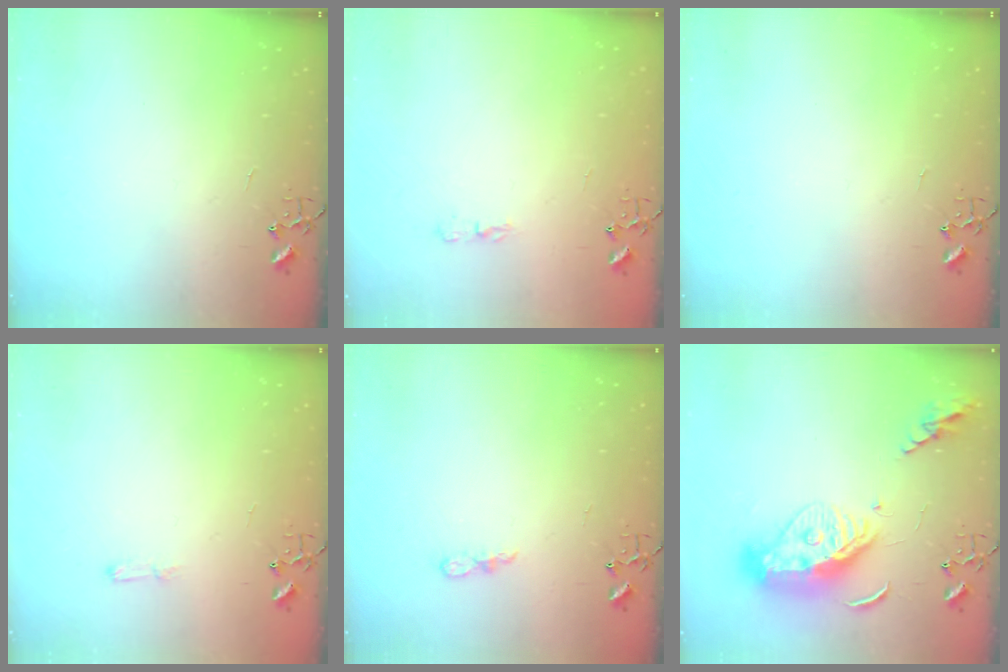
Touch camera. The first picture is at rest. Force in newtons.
{"total": 3.1, "press": 3.1, "slide": 0.6}
{"total": 0.0}
{"total": 3.8, "press": 3.8, "slide": 0.5}
{"total": 5.0, "press": 5.0, "slide": 0.5}
{"total": 14.7, "press": 14.6, "slide": 1.6}